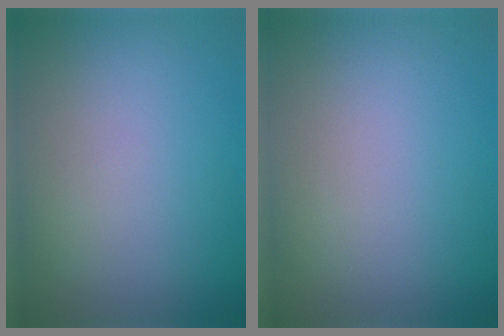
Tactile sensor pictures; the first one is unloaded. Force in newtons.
{"total": 0.0}